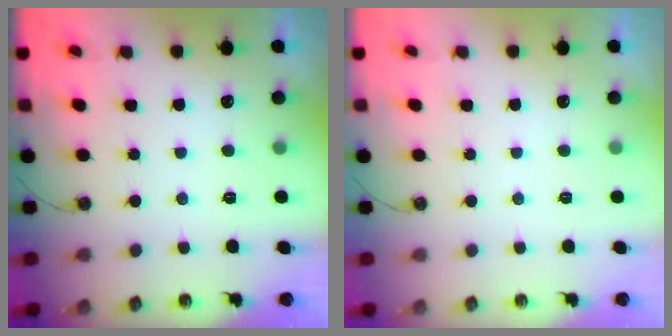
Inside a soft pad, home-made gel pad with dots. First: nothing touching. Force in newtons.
{"total": 0.0}